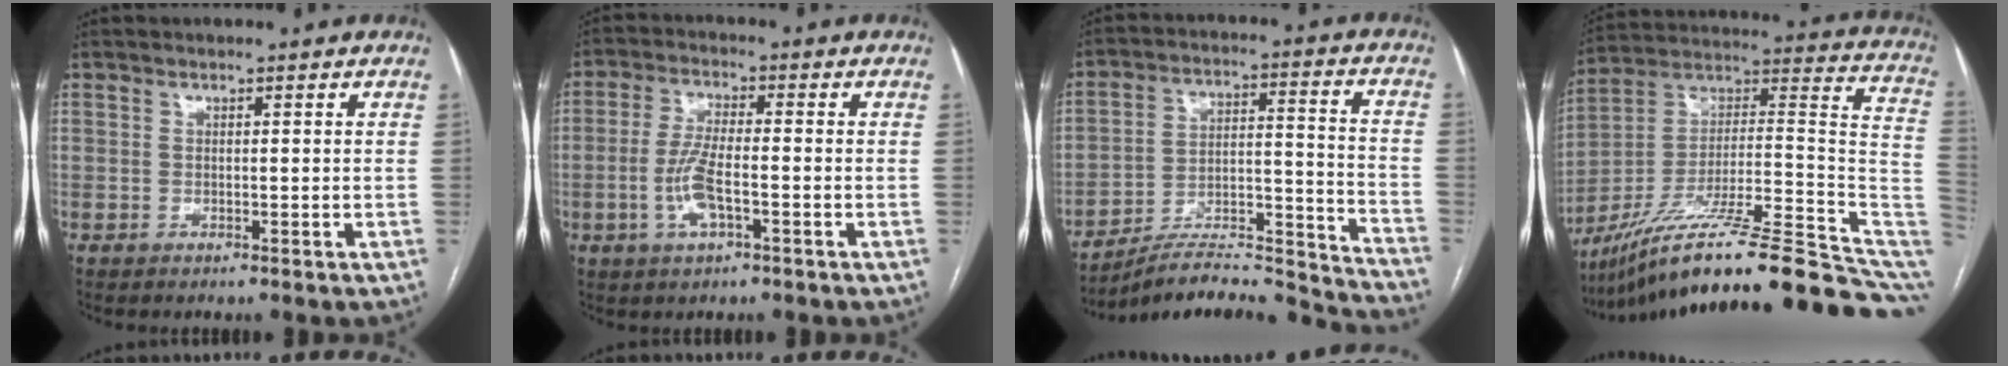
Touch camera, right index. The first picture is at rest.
{"total": 6.6, "force": [-2.1, 1.6, 6.0], "torque": [-0.129, 0.000, -0.039]}
{"total": 17.3, "force": [-16.9, -0.2, 3.9], "torque": [-0.048, 0.018, -0.249]}
{"total": 31.0, "force": [-24.0, 3.0, 19.4], "torque": [-0.204, 0.024, -0.370]}